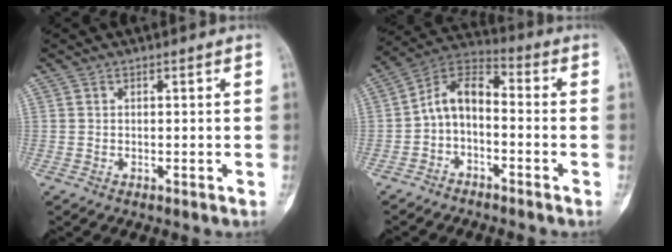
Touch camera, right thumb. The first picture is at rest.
{"total": 8.6, "force": [-2.0, 5.1, 6.7], "torque": [-0.111, 0.053, -0.054]}